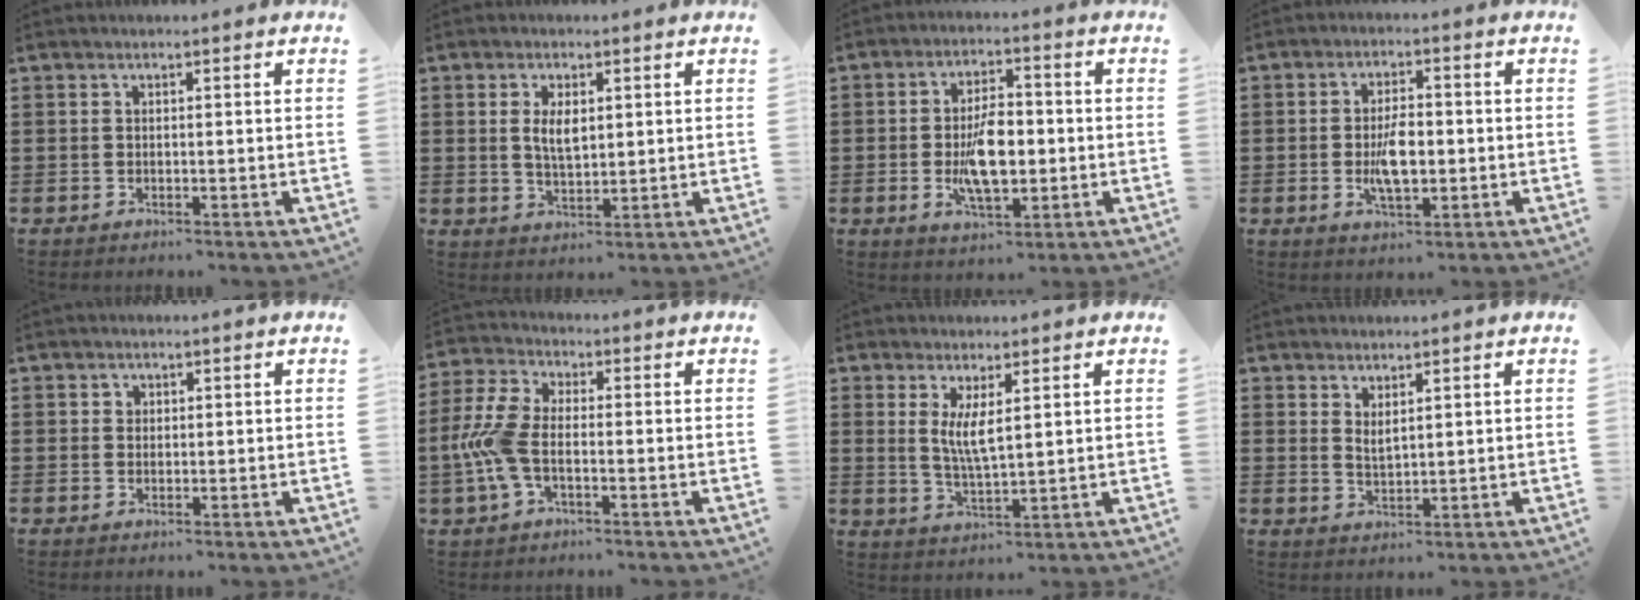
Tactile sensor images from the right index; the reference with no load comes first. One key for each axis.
{"total": 4.0, "fx": 0.8, "fy": 1.9, "fz": 3.4, "tx": -0.063, "ty": 0.003, "tz": 0.012}
{"total": 8.5, "fx": -1.1, "fy": 3.9, "fz": 7.5, "tx": -0.147, "ty": -0.003, "tz": -0.026}
{"total": 6.0, "fx": -0.8, "fy": 2.6, "fz": 5.3, "tx": -0.098, "ty": -0.003, "tz": -0.017}
{"total": 1.0, "fx": 0.4, "fy": 0.9, "fz": 0.1, "tx": -0.005, "ty": 0.003, "tz": 0.009}
{"total": 7.8, "fx": -1.3, "fy": 3.9, "fz": 6.6, "tx": -0.171, "ty": -0.009, "tz": -0.032}
{"total": 4.5, "fx": 1.5, "fy": 1.0, "fz": 4.1, "tx": -0.085, "ty": -0.002, "tz": 0.026}
{"total": 1.9, "fx": 1.6, "fy": 0.4, "fz": 0.9, "tx": -0.020, "ty": 0.002, "tz": 0.029}